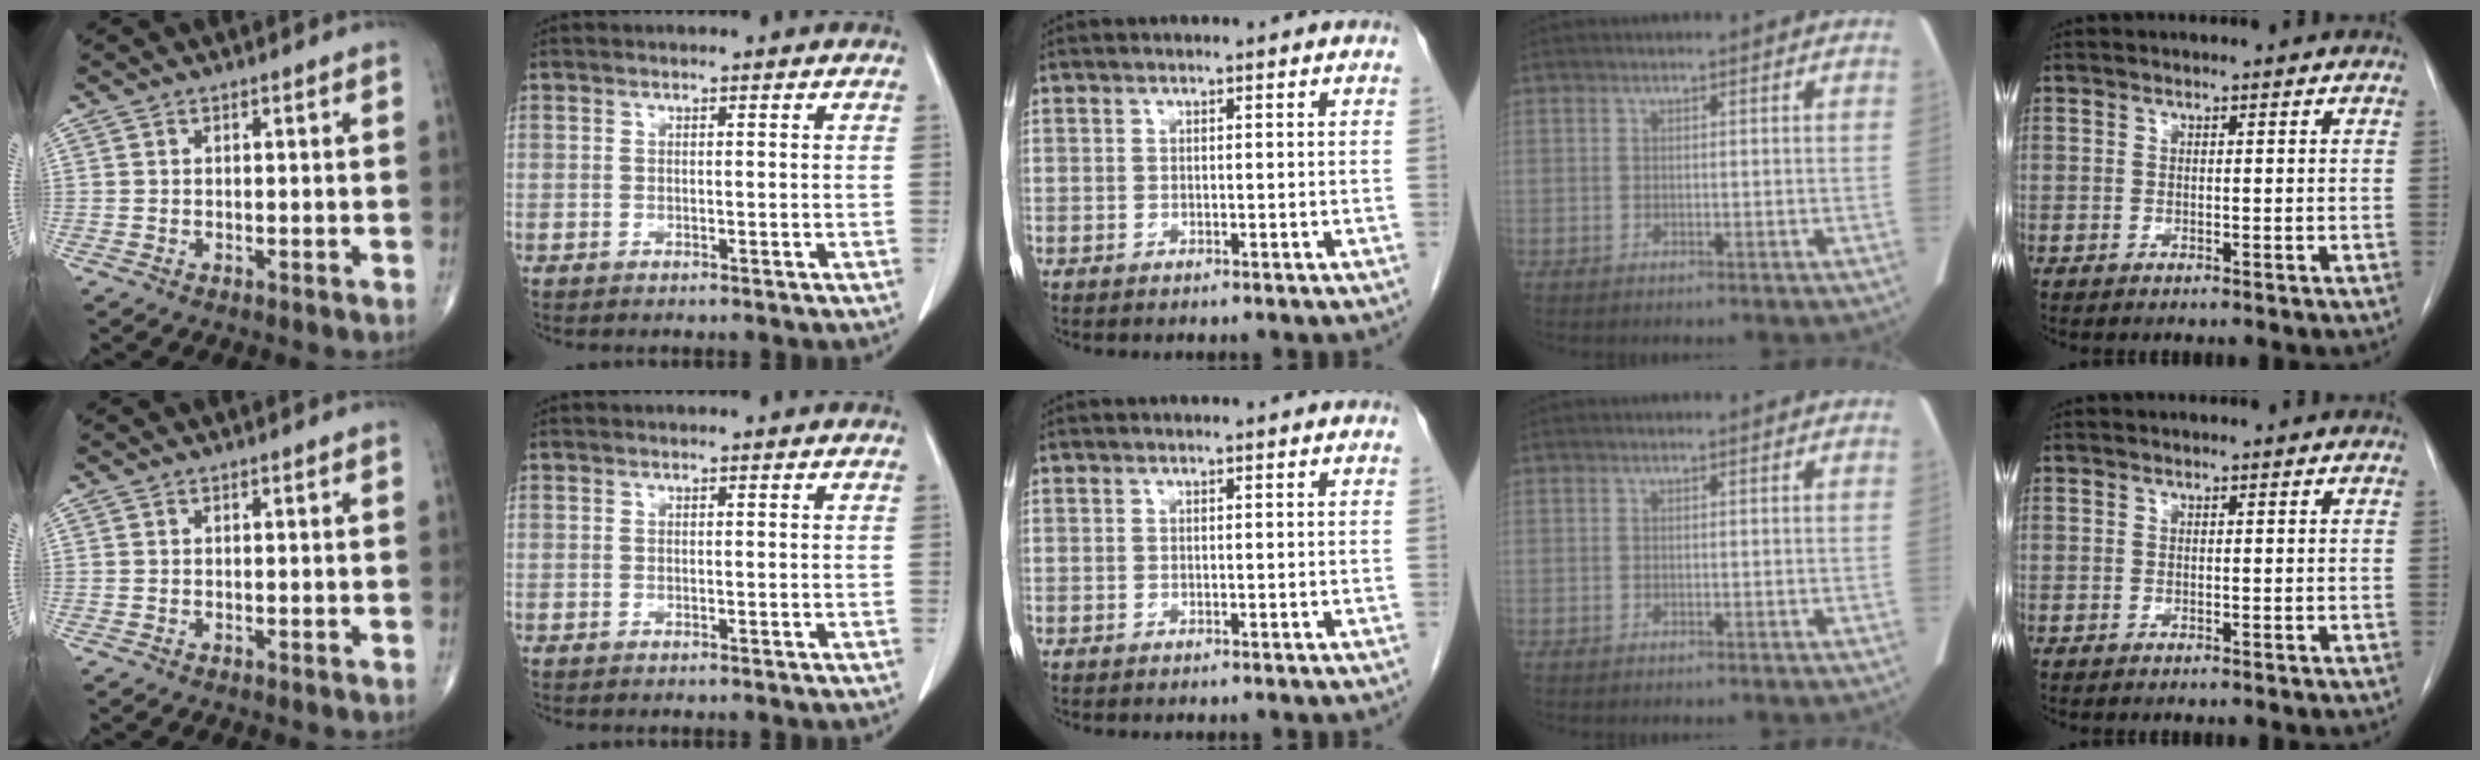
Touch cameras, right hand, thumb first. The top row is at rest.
{}